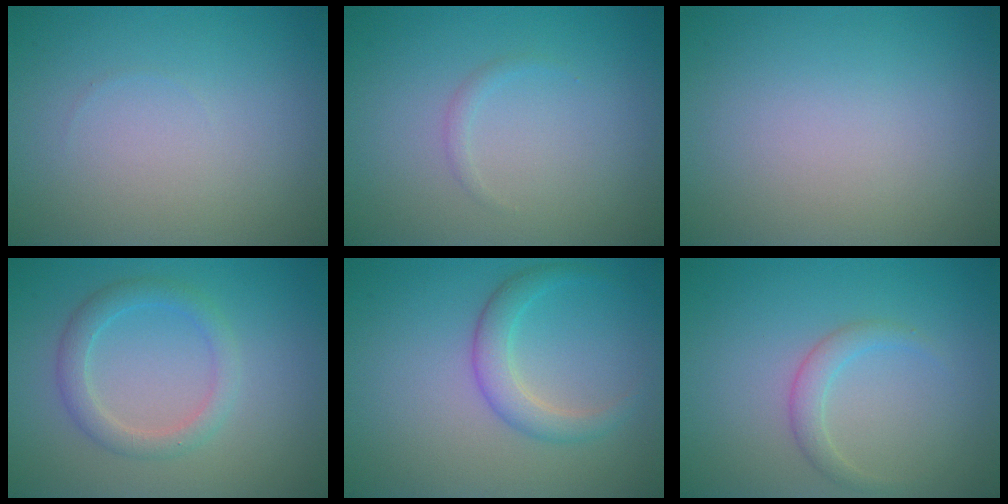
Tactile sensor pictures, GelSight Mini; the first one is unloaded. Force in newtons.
{"total": 0.6, "press": 0.6, "slide": 0.1}
{"total": 0.0}
{"total": 2.6, "press": 2.6, "slide": 0.1}
{"total": 2.6, "press": 2.6, "slide": 0.1}
{"total": 1.7, "press": 1.7, "slide": 0.1}